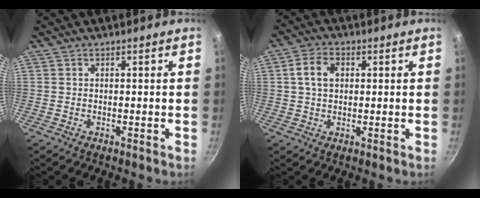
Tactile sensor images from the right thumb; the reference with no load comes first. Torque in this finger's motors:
{"motor_torque": [-0.48, 0.69, 0.82, -0.38, -0.01]}